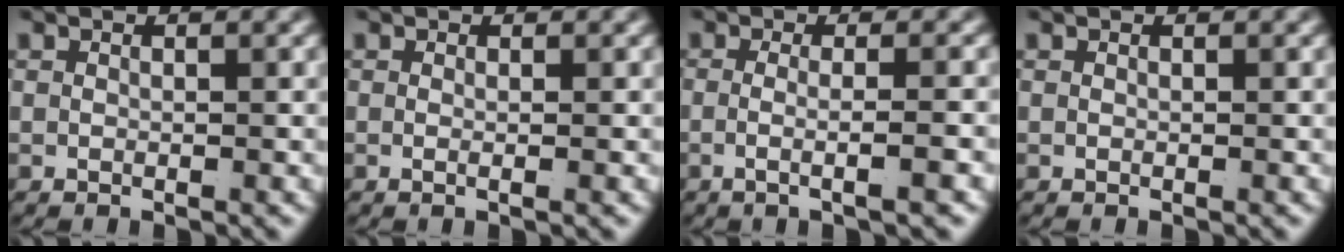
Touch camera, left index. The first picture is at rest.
{"total": 0.7, "force": [-0.3, -0.3, 0.6], "torque": [-0.015, -0.007, -0.003]}
{"total": 2.9, "force": [-1.4, -0.5, 2.5], "torque": [-0.056, -0.012, -0.017]}
{"total": 0.0}